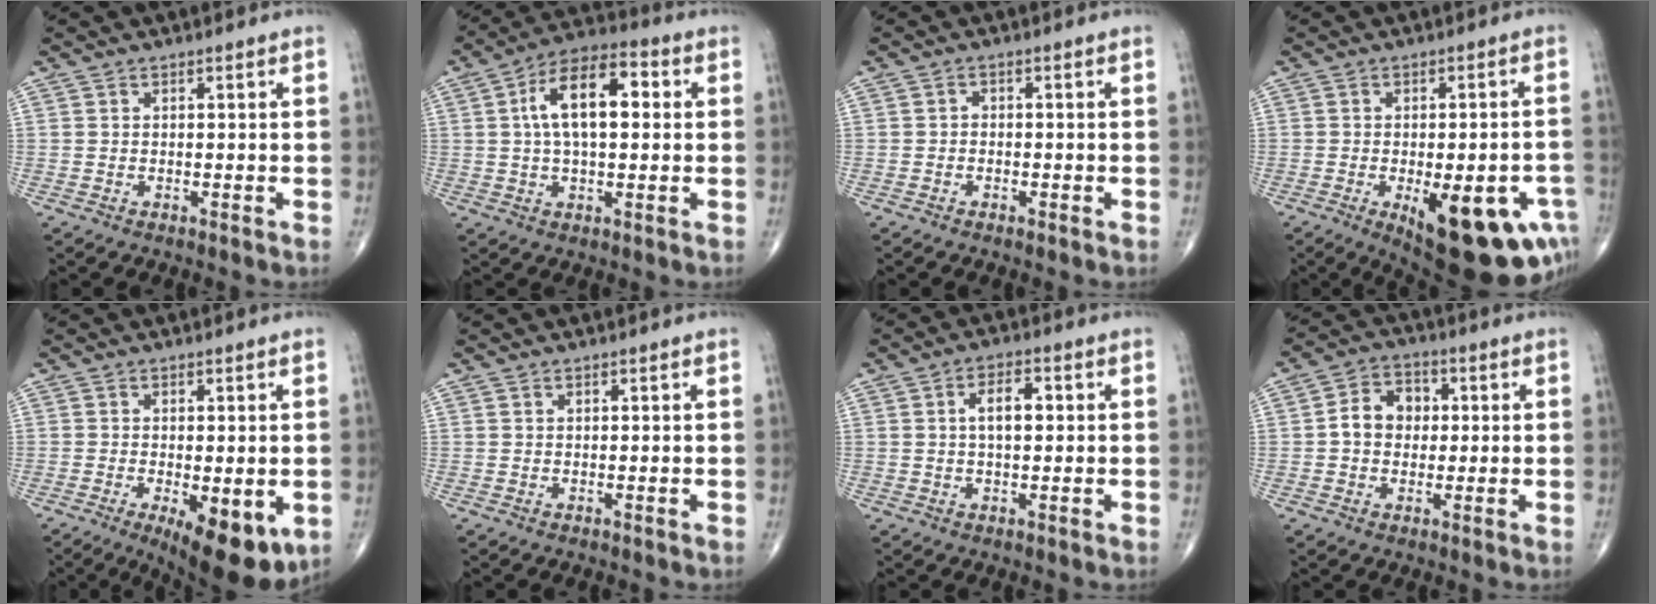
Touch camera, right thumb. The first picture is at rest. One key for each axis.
{"total": 13.4, "fx": 2.2, "fy": 6.7, "fz": 11.4, "tx": -0.184, "ty": 0.024, "tz": 0.029}
{"total": 1.2, "fx": -0.5, "fy": 0.9, "fz": 0.5, "tx": -0.003, "ty": 0.003, "tz": -0.014}
{"total": 20.3, "fx": -8.3, "fy": 8.2, "fz": 16.6, "tx": -0.149, "ty": 0.007, "tz": -0.094}
{"total": 12.3, "fx": -4.2, "fy": 5.0, "fz": 10.5, "tx": -0.148, "ty": -0.021, "tz": -0.053}
{"total": 0.0}
{"total": 5.2, "fx": 0.7, "fy": 2.6, "fz": 4.4, "tx": -0.066, "ty": 0.008, "tz": 0.009}
{"total": 7.2, "fx": 0.3, "fy": 5.8, "fz": 4.2, "tx": -0.051, "ty": 0.018, "tz": -0.004}